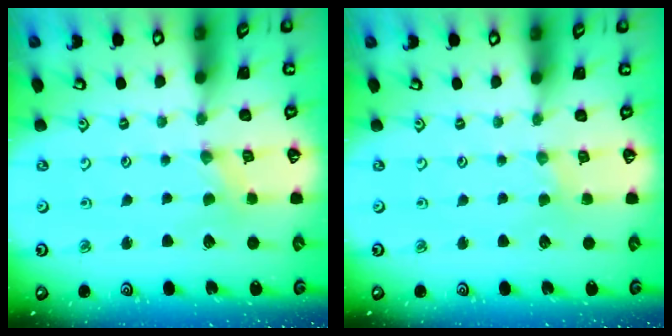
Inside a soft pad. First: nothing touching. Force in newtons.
{"total": 0.9, "press": 0.9, "slide": 0.2}